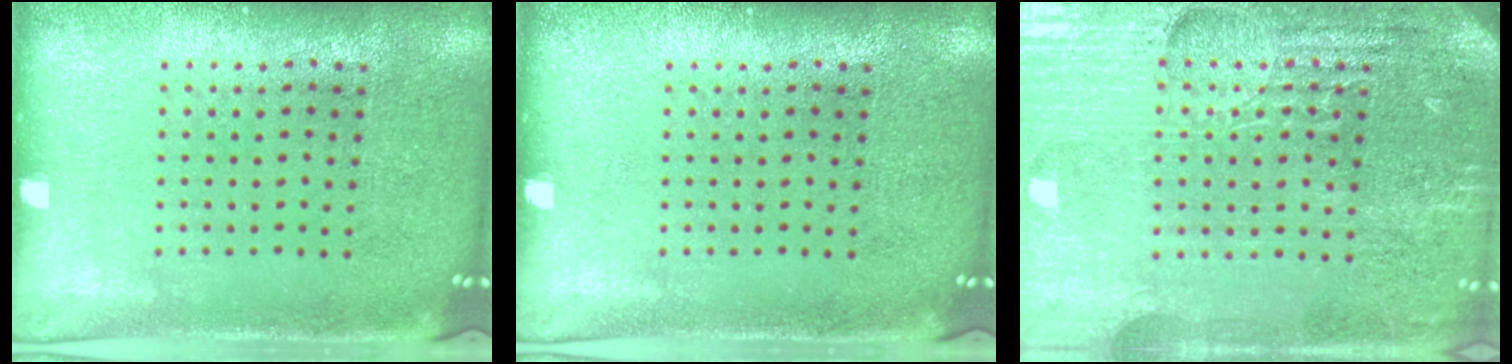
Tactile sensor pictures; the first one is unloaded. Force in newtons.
{"total": 0.0}
{"total": 4.9, "press": 4.6, "slide": 1.7}